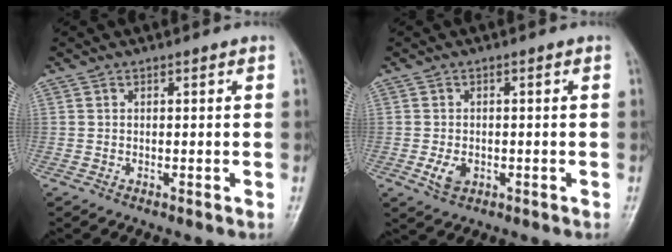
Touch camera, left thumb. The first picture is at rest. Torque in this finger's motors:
{"motor_torque": [0.43, 0.87, 0.64, 0.21, 0.01]}